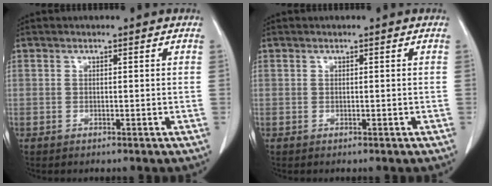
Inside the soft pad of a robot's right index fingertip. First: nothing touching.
{"total": 0.0}